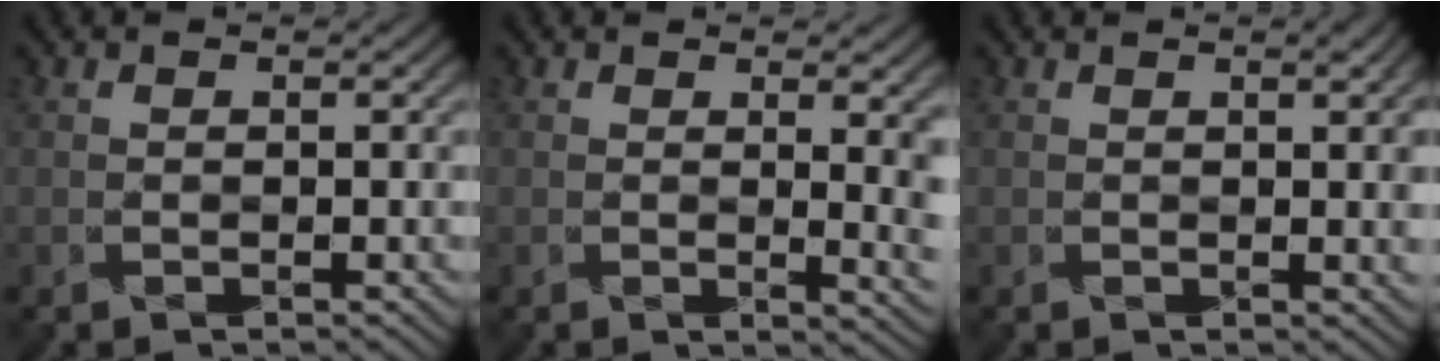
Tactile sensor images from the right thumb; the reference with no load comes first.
{"total": 4.5, "force": [1.0, 1.1, 4.3], "torque": [-0.046, -0.001, 0.016]}
{"total": 3.7, "force": [1.1, 0.7, 3.5], "torque": [-0.038, 0.008, 0.017]}